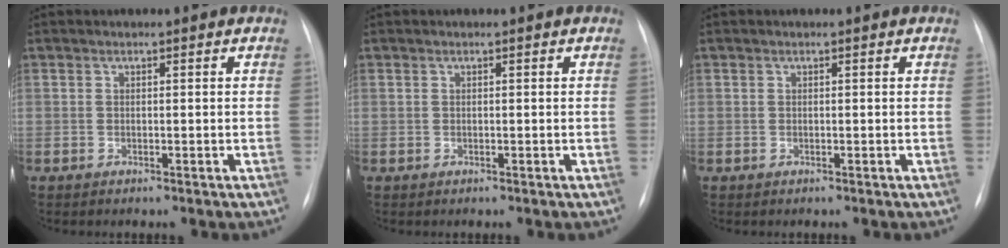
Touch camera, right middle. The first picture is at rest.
{"total": 0.0}
{"total": 0.0}